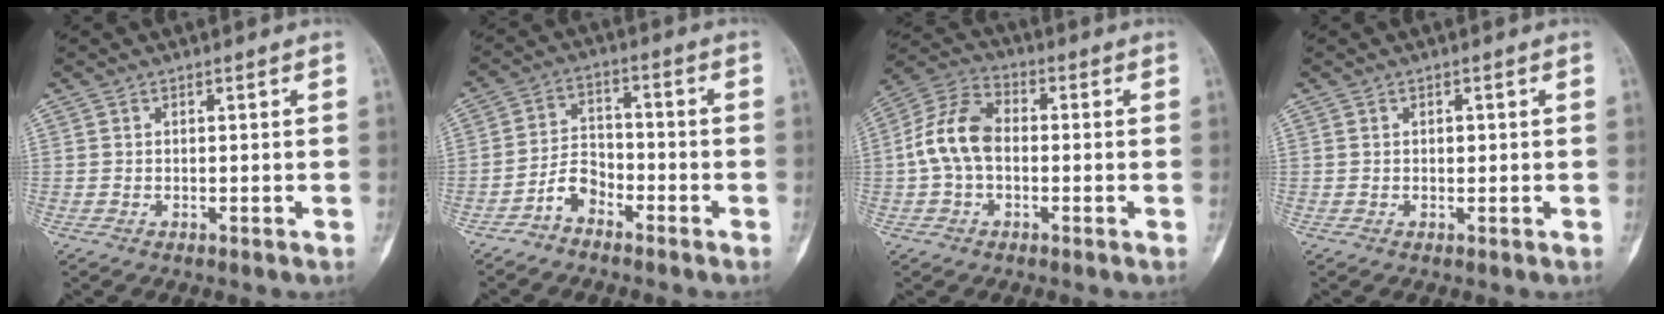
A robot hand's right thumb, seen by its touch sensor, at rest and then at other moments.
{"total": 5.0, "force": [-3.5, 2.9, 2.0], "torque": [-0.027, 0.036, -0.077]}
{"total": 10.3, "force": [-0.5, 6.7, 7.7], "torque": [-0.151, 0.031, -0.022]}
{"total": 1.0, "force": [0.1, 0.7, 0.7], "torque": [-0.005, 0.002, 0.002]}